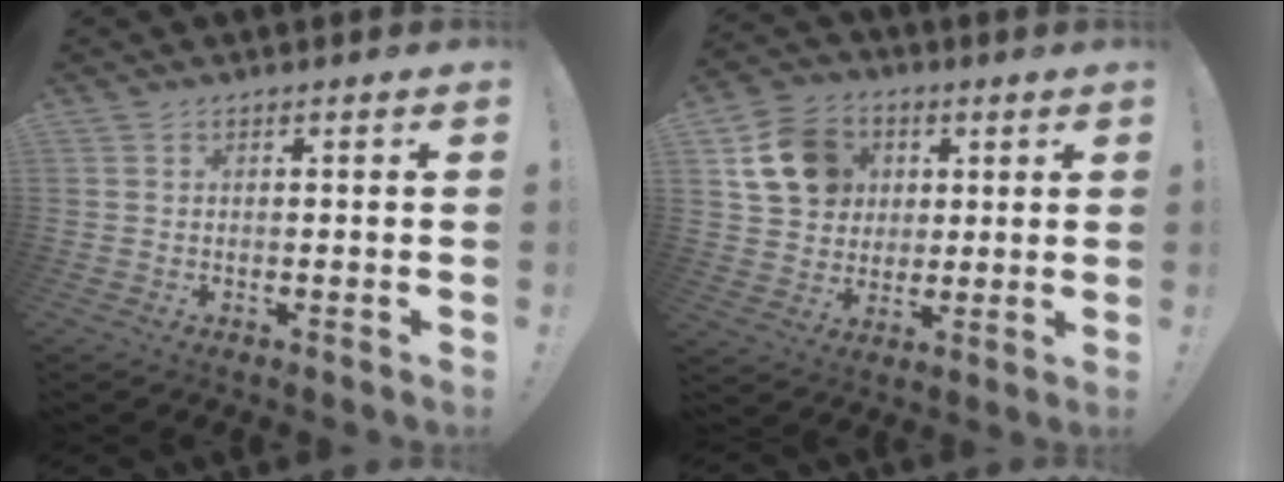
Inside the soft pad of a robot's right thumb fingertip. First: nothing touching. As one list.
[{"total": 14.3, "force": [4.6, 12.1, 6.0], "torque": [-0.089, -0.004, 0.099]}]